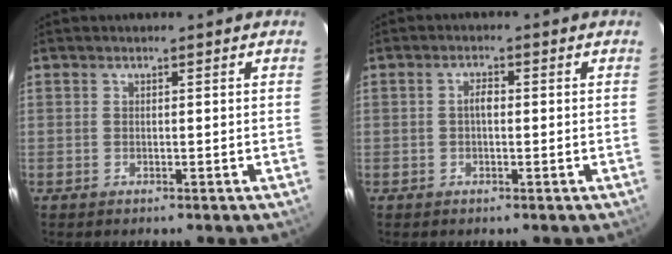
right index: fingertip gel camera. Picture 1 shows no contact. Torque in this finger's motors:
{"motor_torque": [0.18, -0.07, 0.13, 0.05]}